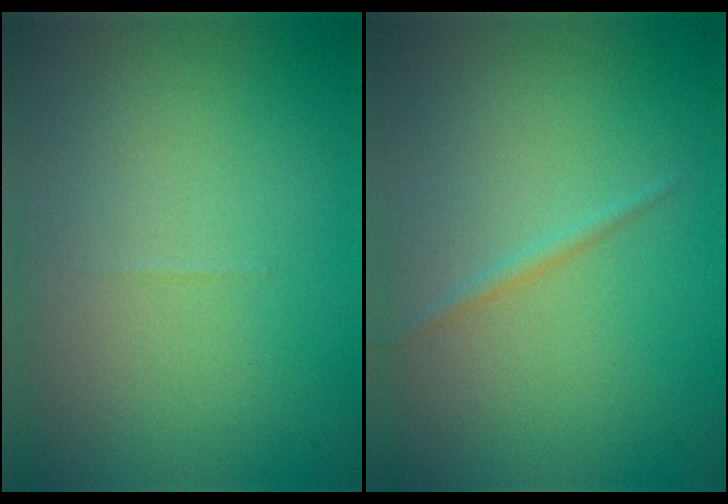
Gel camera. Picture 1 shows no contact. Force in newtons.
{"total": 0.8, "press": 0.8, "slide": 0.0}